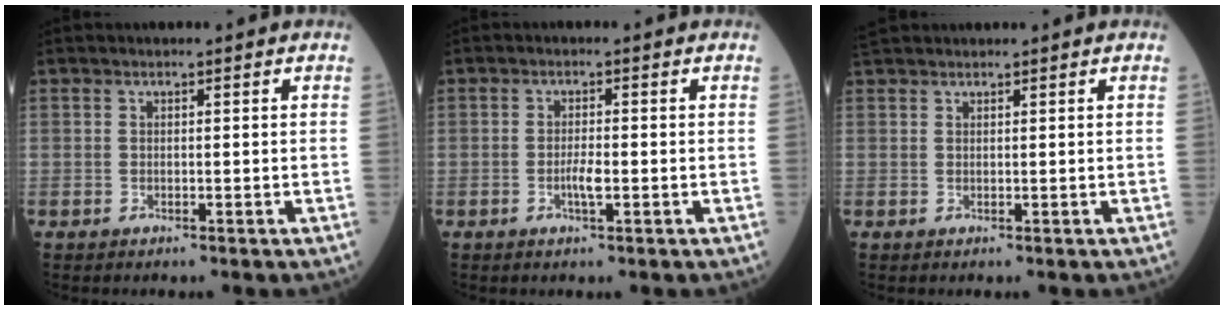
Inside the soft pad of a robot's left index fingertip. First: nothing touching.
{"total": 2.2, "force": [-0.7, 0.3, 2.0], "torque": [-0.041, -0.001, -0.011]}
{"total": 3.2, "force": [3.0, 0.5, 0.9], "torque": [-0.018, 0.037, 0.055]}